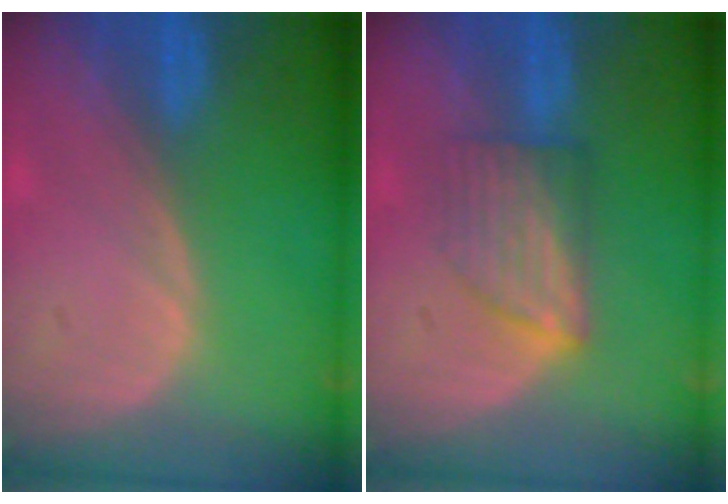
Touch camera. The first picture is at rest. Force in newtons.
{"total": 5.9, "press": 5.6, "slide": 1.8}